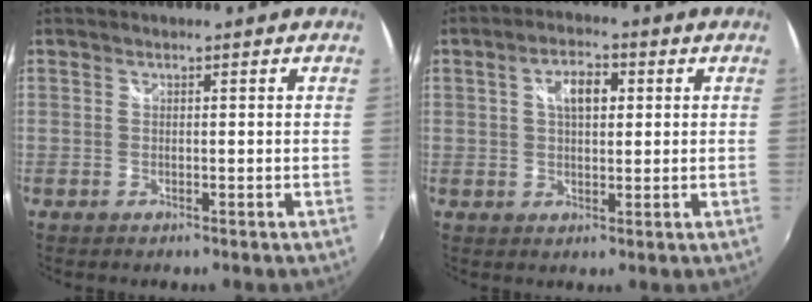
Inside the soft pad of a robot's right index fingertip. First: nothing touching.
{"total": 5.6, "force": [1.4, 2.9, 4.6], "torque": [-0.078, 0.015, 0.023]}